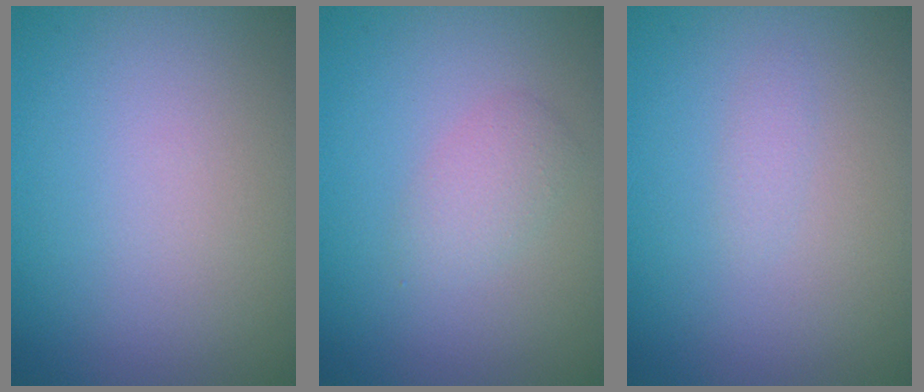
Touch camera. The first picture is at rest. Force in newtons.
{"total": 1.7, "press": 1.7, "slide": 0.1}
{"total": 0.6, "press": 0.6, "slide": 0.0}